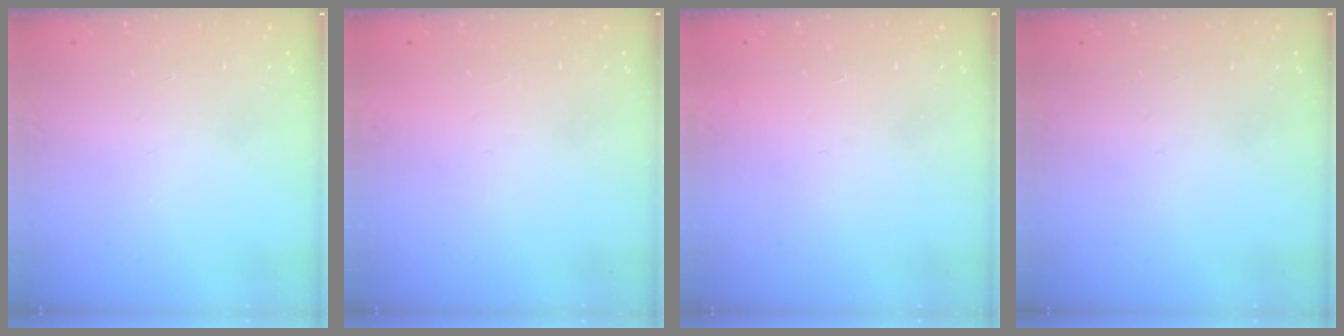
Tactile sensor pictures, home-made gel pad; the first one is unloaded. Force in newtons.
{"total": 1.5, "press": 1.5, "slide": 0.1}
{"total": 3.4, "press": 3.4, "slide": 0.1}
{"total": 0.0}